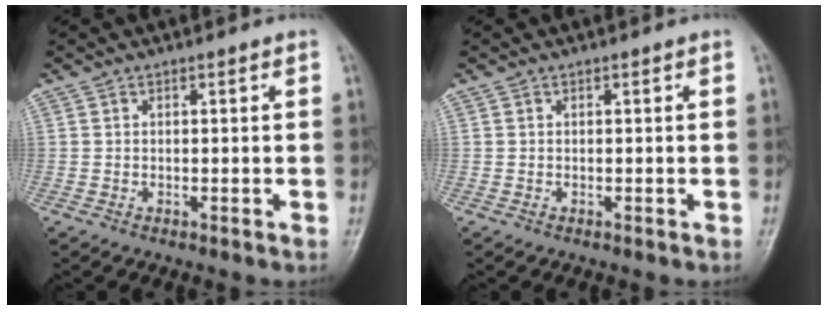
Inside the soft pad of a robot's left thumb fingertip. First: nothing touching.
{"total": 0.0}